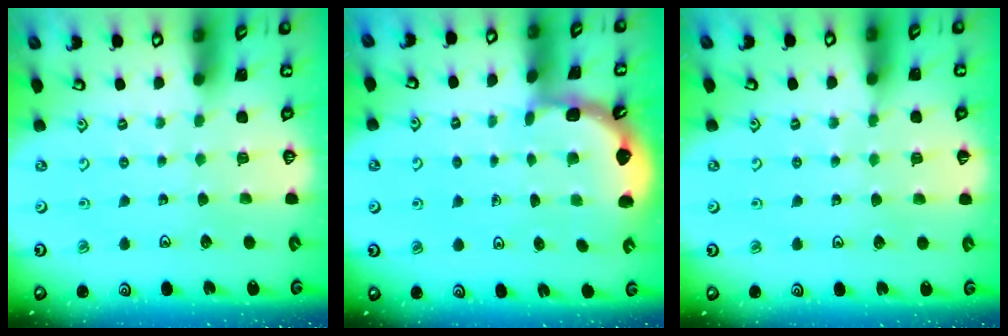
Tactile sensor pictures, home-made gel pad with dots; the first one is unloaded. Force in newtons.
{"total": 1.9, "press": 1.9, "slide": 0.2}
{"total": 2.9, "press": 2.9, "slide": 0.5}